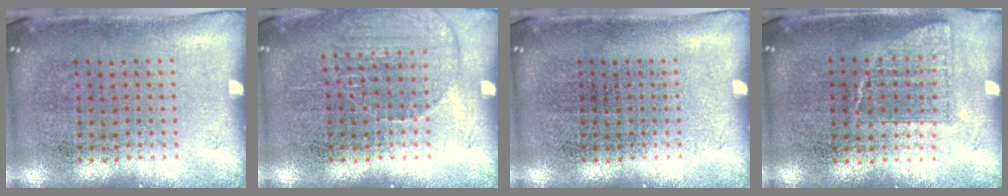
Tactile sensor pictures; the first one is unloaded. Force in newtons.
{"total": 1.2, "press": 1.2, "slide": 0.1}
{"total": 0.0}
{"total": 0.8, "press": 0.8, "slide": 0.1}